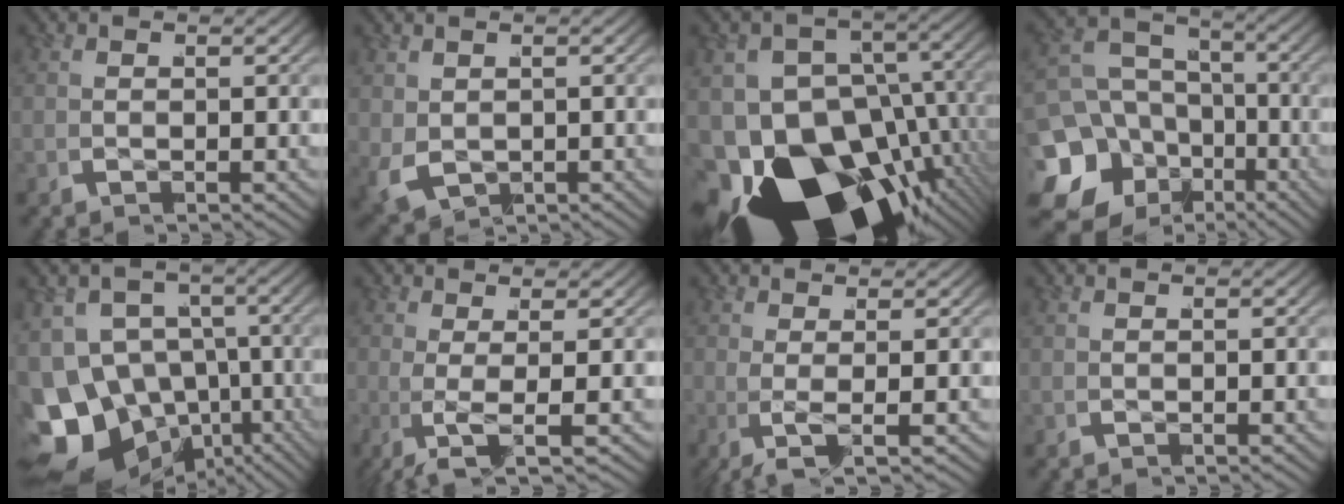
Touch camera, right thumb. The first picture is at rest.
{"total": 3.4, "force": [-0.9, 2.7, 1.7], "torque": [-0.050, -0.025, 0.003]}
{"total": 26.6, "force": [-8.9, 17.8, 17.6], "torque": [-0.338, -0.115, -0.107]}
{"total": 13.8, "force": [-3.7, 11.5, 6.8], "torque": [-0.158, -0.056, -0.051]}
{"total": 19.3, "force": [-6.1, 15.6, 9.7], "torque": [-0.230, -0.106, -0.082]}
{"total": 4.2, "force": [-0.5, 0.8, 4.1], "torque": [-0.095, -0.012, -0.006]}
{"total": 2.6, "force": [-0.2, 0.2, 2.6], "torque": [-0.066, -0.010, -0.001]}
{"total": 0.0}